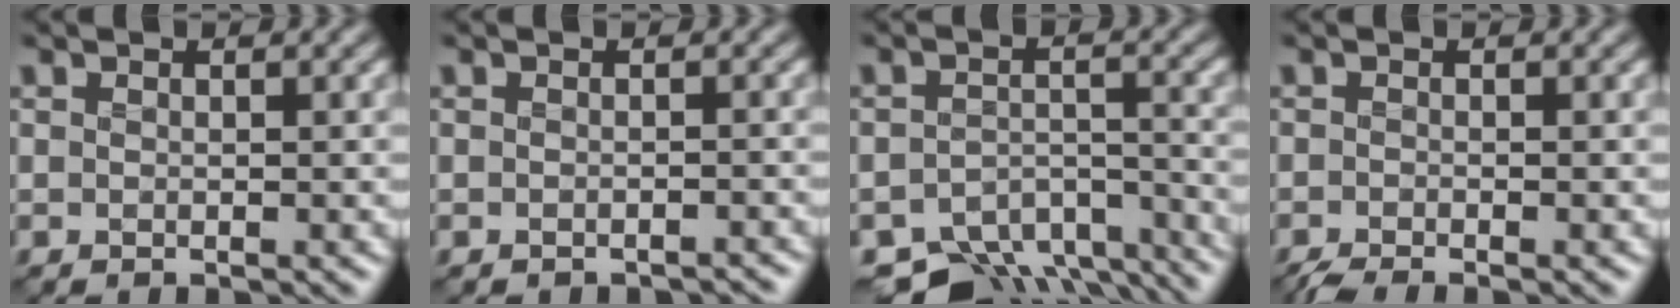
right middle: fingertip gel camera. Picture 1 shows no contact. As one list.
[{"total": 0.9, "force": [-0.9, 0.2, 0.1], "torque": [-0.002, -0.006, -0.014]}, {"total": 9.2, "force": [-8.0, 3.5, 2.9], "torque": [-0.043, -0.020, -0.106]}, {"total": 1.9, "force": [-1.6, 0.2, 1.0], "torque": [-0.014, -0.010, -0.033]}]